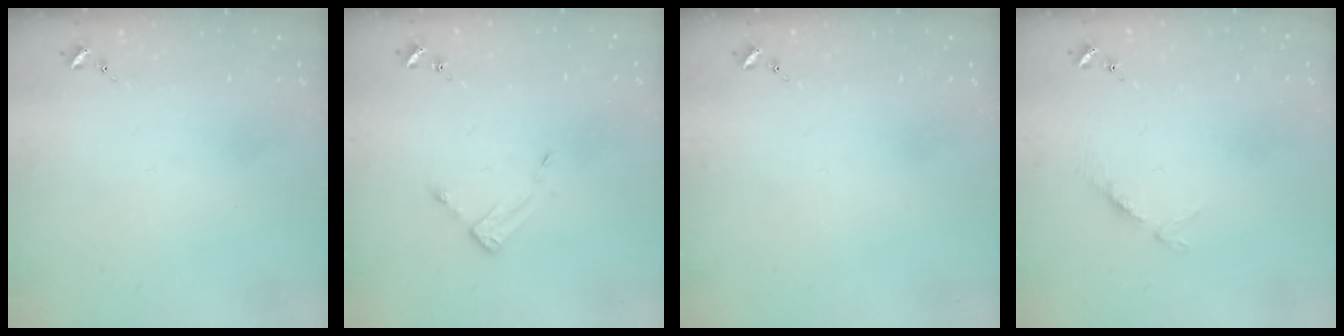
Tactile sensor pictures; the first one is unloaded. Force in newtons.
{"total": 3.2, "press": 3.2, "slide": 0.3}
{"total": 0.0}
{"total": 5.9, "press": 5.9, "slide": 0.5}